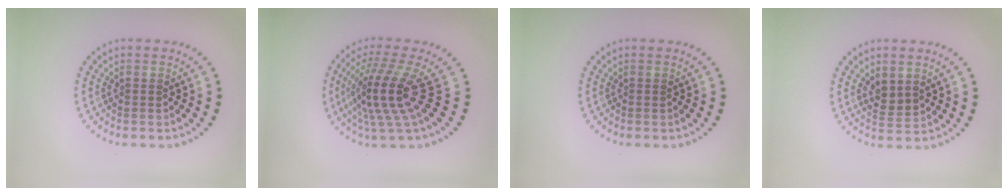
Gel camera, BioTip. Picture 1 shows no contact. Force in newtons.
{"total": 5.1, "press": 3.6, "slide": 3.6}
{"total": 0.0}
{"total": 1.8, "press": 1.6, "slide": 0.9}